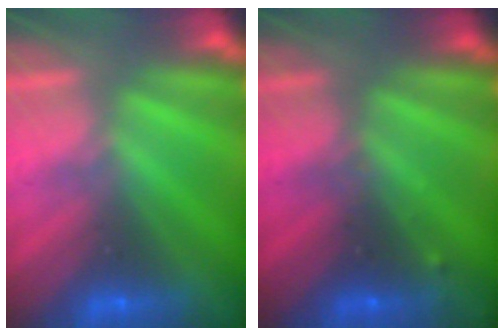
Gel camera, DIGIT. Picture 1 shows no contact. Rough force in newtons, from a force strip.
{"total": 2.7}